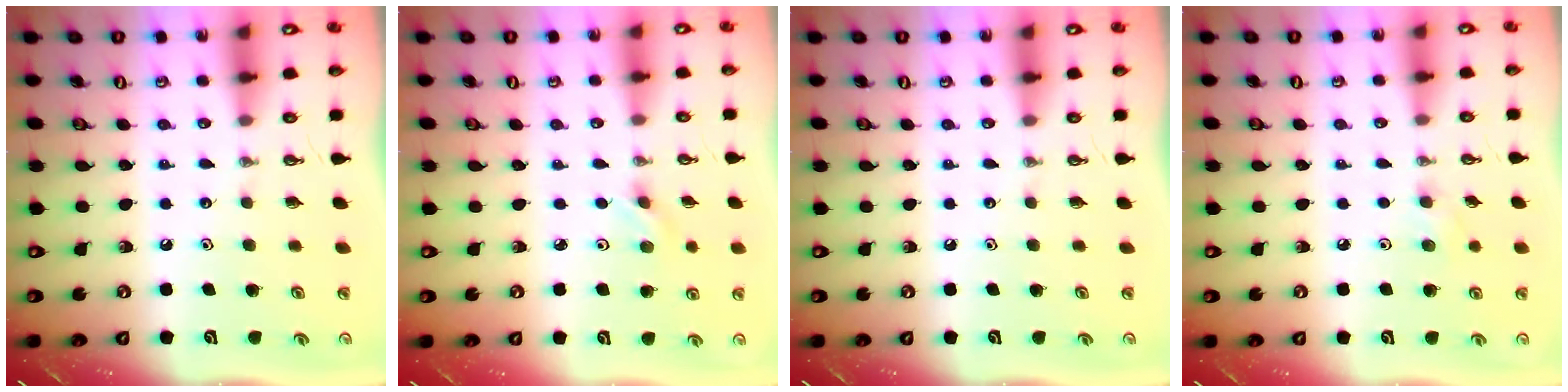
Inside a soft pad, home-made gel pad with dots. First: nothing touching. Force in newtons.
{"total": 2.7, "press": 2.3, "slide": 1.4}
{"total": 0.0}
{"total": 5.8, "press": 5.4, "slide": 2.0}